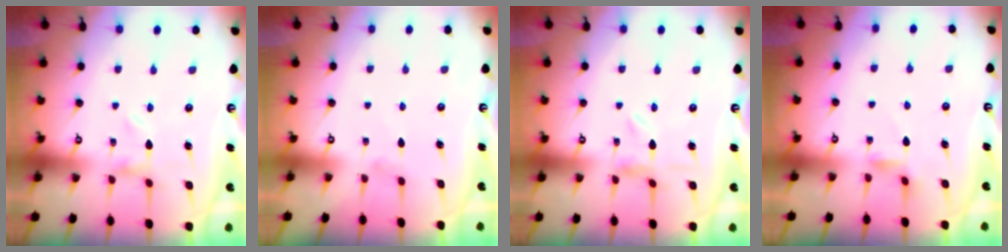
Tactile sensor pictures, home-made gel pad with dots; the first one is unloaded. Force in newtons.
{"total": 0.0}
{"total": 0.7, "press": 0.7, "slide": 0.2}
{"total": 3.1, "press": 3.1, "slide": 0.5}